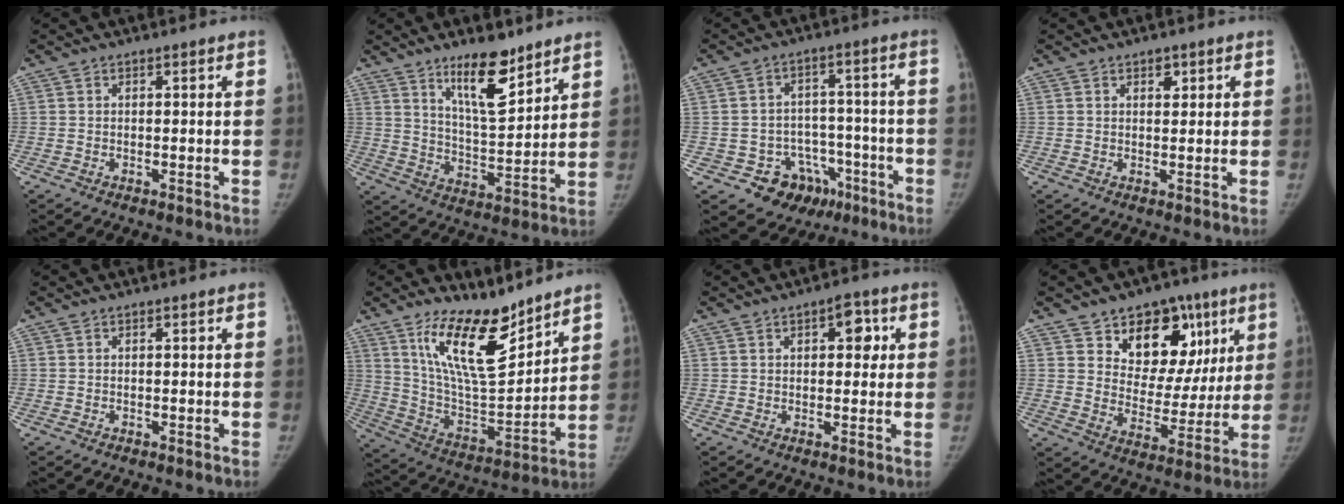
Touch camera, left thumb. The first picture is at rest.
{"total": 11.8, "force": [8.3, 3.6, 7.7], "torque": [-0.108, -0.067, 0.148]}
{"total": 11.2, "force": [-5.9, 9.0, 3.0], "torque": [-0.006, 0.066, -0.074]}
{"total": 1.7, "force": [1.0, 1.1, 1.0], "torque": [-0.004, -0.003, 0.014]}
{"total": 0.0}
{"total": 17.2, "force": [11.9, 5.8, 10.9], "torque": [-0.148, -0.085, 0.226]}
{"total": 5.0, "force": [1.5, 2.8, 3.9], "torque": [-0.027, 0.001, 0.015]}
{"total": 17.1, "force": [8.7, 11.6, 9.0], "torque": [-0.057, -0.030, 0.133]}